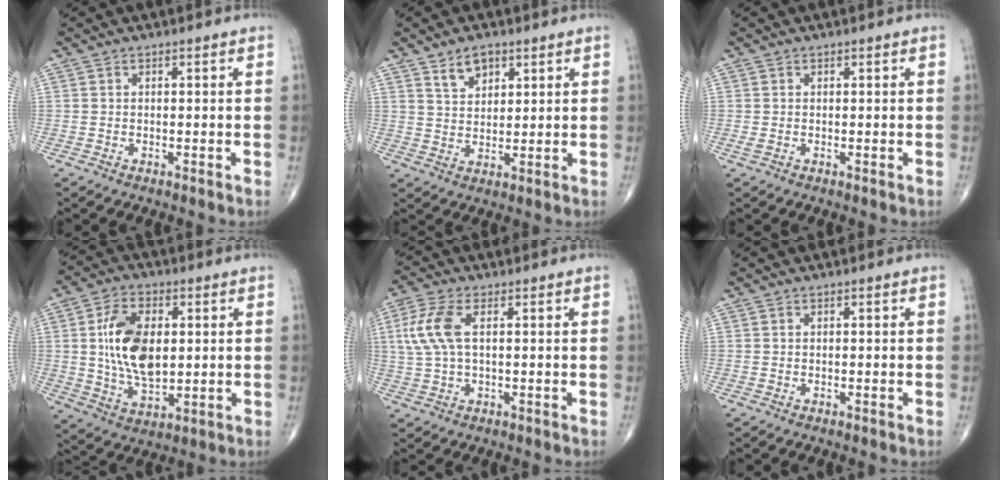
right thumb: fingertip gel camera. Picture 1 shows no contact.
{"total": 5.4, "force": [3.3, 3.1, 2.9], "torque": [-0.031, -0.021, 0.062]}
{"total": 0.7, "force": [0.1, 0.3, 0.6], "torque": [-0.017, 0.000, 0.003]}
{"total": 13.7, "force": [1.7, 7.9, 11.1], "torque": [-0.194, -0.008, 0.036]}
{"total": 7.9, "force": [1.7, 3.7, 6.8], "torque": [-0.173, 0.013, 0.034]}
{"total": 0.0}